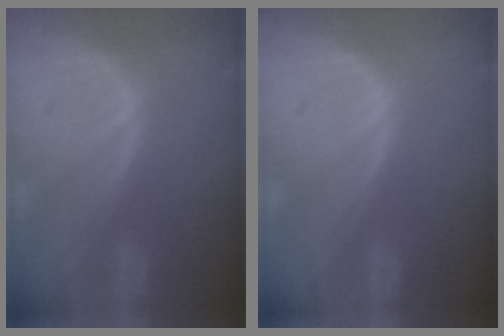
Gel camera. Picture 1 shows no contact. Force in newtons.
{"total": 0.0}